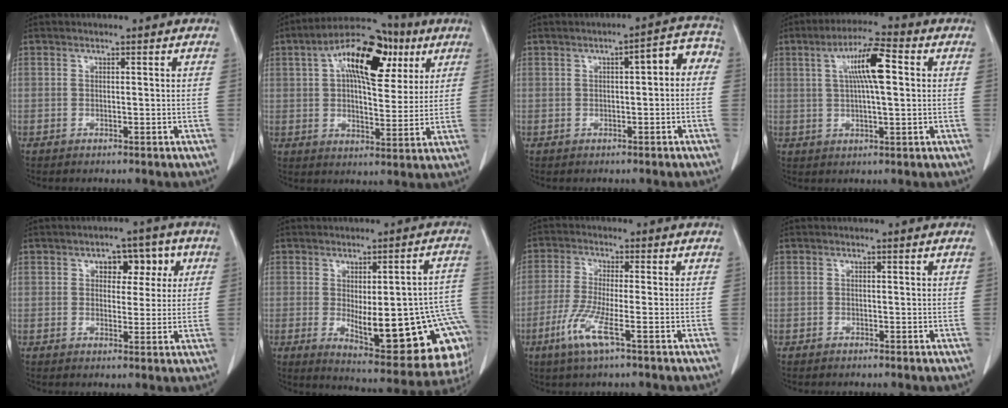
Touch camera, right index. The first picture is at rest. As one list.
[{"total": 16.7, "force": [6.9, 6.9, 13.6], "torque": [-0.224, 0.039, 0.105]}, {"total": 5.2, "force": [0.6, 1.6, 4.9], "torque": [-0.055, 0.032, 0.002]}, {"total": 9.0, "force": [2.1, 1.2, 8.7], "torque": [-0.154, 0.016, 0.034]}, {"total": 5.9, "force": [2.2, 3.6, 4.2], "torque": [-0.042, 0.022, 0.029]}, {"total": 22.1, "force": [-5.0, 7.0, 20.3], "torque": [-0.171, 0.014, -0.042]}, {"total": 6.6, "force": [-3.0, 0.1, 5.9], "torque": [-0.128, -0.017, -0.063]}, {"total": 0.0}]